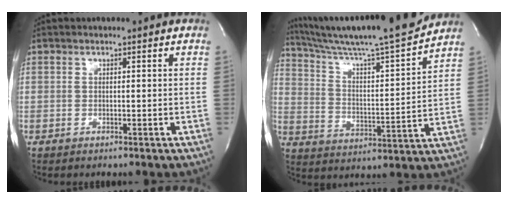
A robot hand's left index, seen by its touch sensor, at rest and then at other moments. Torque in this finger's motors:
{"motor_torque": [0.42, -0.45, 0.35, 0.12]}